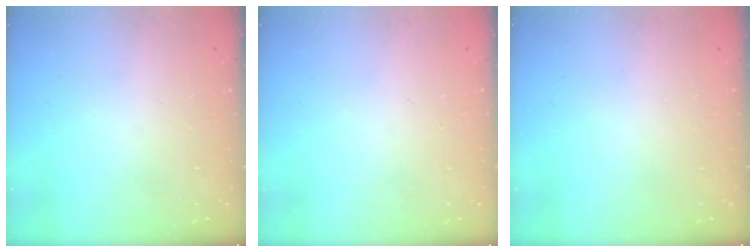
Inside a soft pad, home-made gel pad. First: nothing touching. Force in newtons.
{"total": 0.0}
{"total": 0.0}